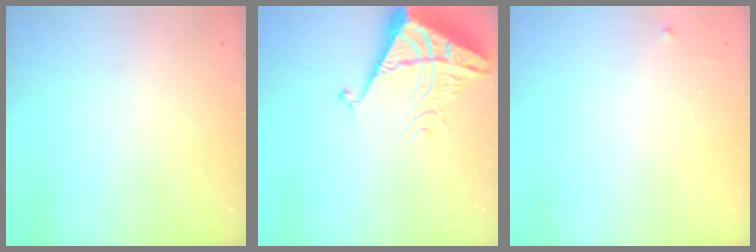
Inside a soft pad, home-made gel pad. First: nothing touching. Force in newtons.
{"total": 7.0, "press": 6.9, "slide": 0.7}
{"total": 2.3, "press": 2.3, "slide": 0.3}